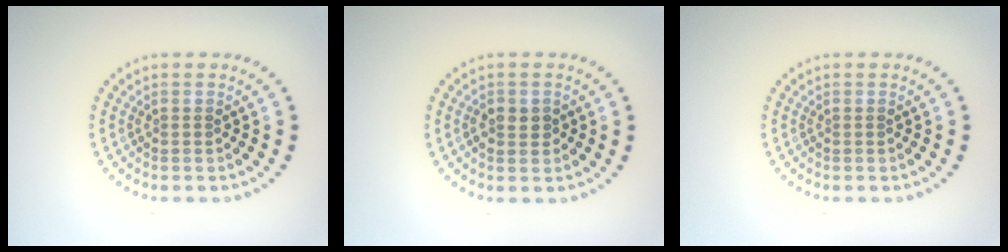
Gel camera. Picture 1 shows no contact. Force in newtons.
{"total": 1.8, "press": 1.8, "slide": 0.3}
{"total": 0.0}